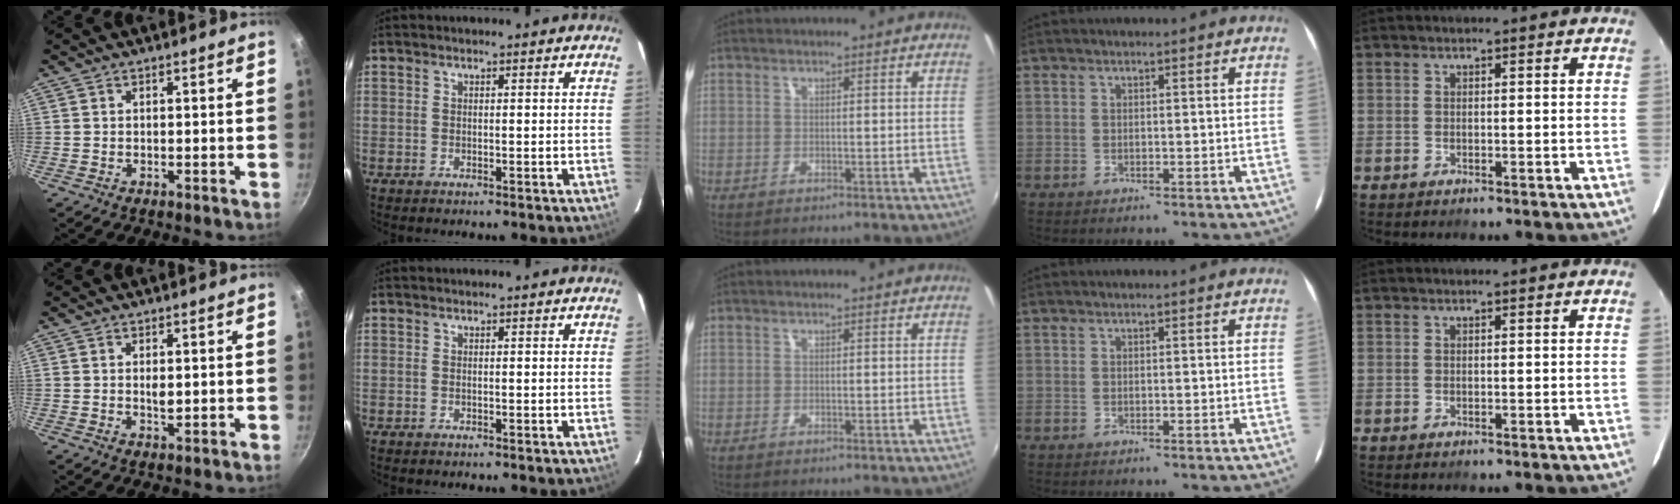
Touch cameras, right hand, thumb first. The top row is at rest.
{"thumb": {"total": 1.8, "force": [0.3, 0.9, 1.6], "torque": [-0.025, -0.002, 0.004]}}